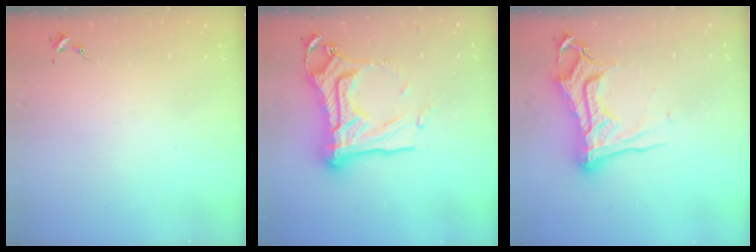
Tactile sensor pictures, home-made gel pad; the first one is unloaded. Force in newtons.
{"total": 27.2, "press": 27.1, "slide": 2.4}
{"total": 18.8, "press": 18.7, "slide": 2.1}